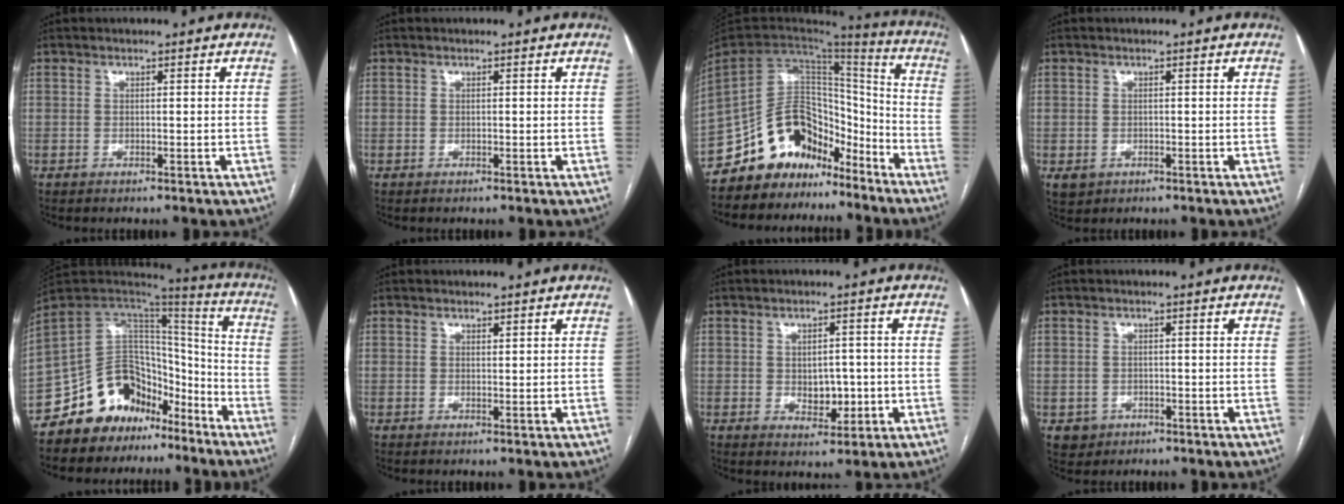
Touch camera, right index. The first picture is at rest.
{"total": 0.0}
{"total": 15.0, "force": [-11.6, 8.7, 3.9], "torque": [-0.062, 0.089, -0.200]}
{"total": 2.4, "force": [-0.7, 2.1, 0.8], "torque": [-0.012, 0.000, 0.002]}
{"total": 15.6, "force": [-11.1, 10.1, 4.4], "torque": [-0.059, 0.099, -0.184]}
{"total": 0.6, "force": [0.5, 0.2, 0.3], "torque": [-0.006, -0.004, 0.008]}
{"total": 4.5, "force": [-0.5, 3.0, 3.4], "torque": [-0.038, 0.002, 0.003]}
{"total": 2.9, "force": [-1.0, 2.7, 0.3], "torque": [0.001, 0.007, -0.010]}